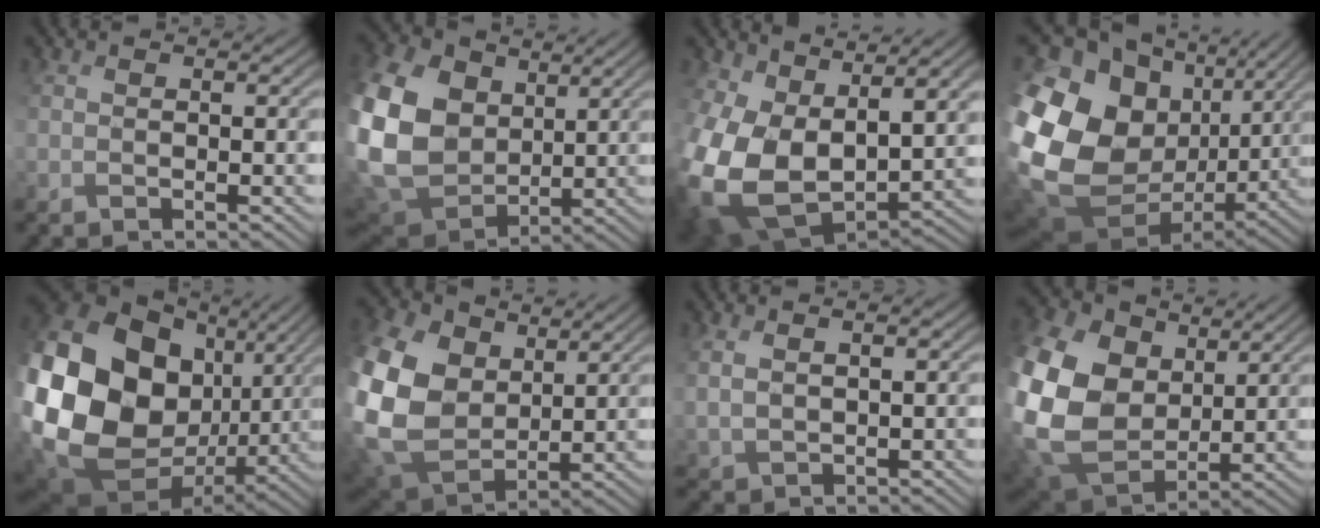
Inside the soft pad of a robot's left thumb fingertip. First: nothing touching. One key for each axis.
{"total": 16.3, "fx": 4.2, "fy": 12.7, "fz": 9.2, "tx": -0.289, "ty": 0.017, "tz": 0.087}
{"total": 16.9, "fx": 1.0, "fy": 11.8, "fz": 12.0, "tx": -0.301, "ty": -0.047, "tz": 0.048}
{"total": 20.9, "fx": 1.0, "fy": 16.9, "fz": 12.3, "tx": -0.326, "ty": -0.004, "tz": 0.046}
{"total": 24.3, "fx": 2.8, "fy": 19.6, "fz": 14.1, "tx": -0.404, "ty": -0.010, "tz": 0.062}
{"total": 15.1, "fx": 4.3, "fy": 11.3, "fz": 9.1, "tx": -0.286, "ty": 0.011, "tz": 0.092}
{"total": 2.1, "fx": 1.9, "fy": 0.6, "fz": 0.7, "tx": -0.018, "ty": 0.008, "tz": 0.041}
{"total": 16.5, "fx": 4.1, "fy": 12.6, "fz": 9.9, "tx": -0.300, "ty": 0.010, "tz": 0.086}